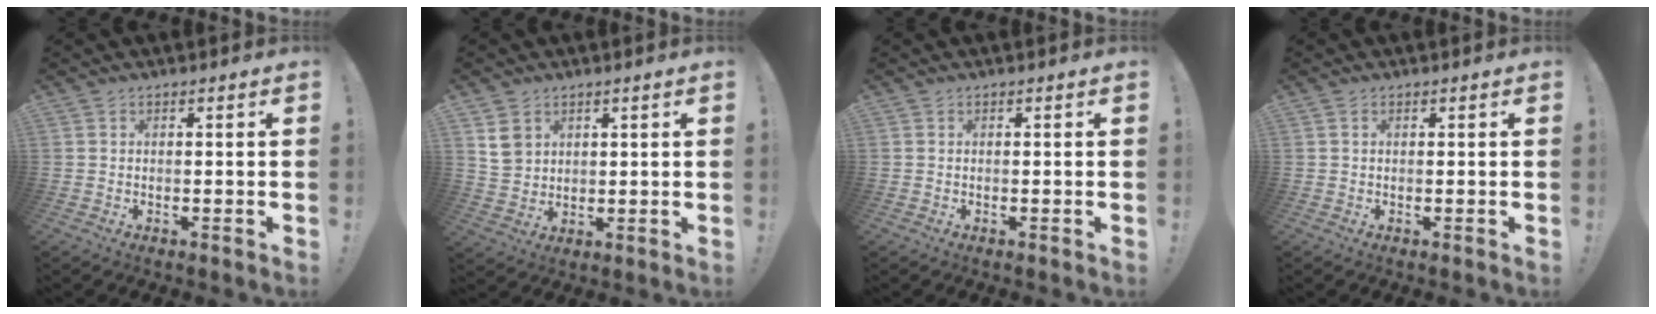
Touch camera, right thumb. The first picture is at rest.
{"total": 6.5, "force": [3.7, 5.0, 1.9], "torque": [-0.020, -0.015, 0.072]}
{"total": 0.0}
{"total": 0.6, "force": [0.3, 0.3, 0.4], "torque": [-0.008, 0.000, 0.005]}